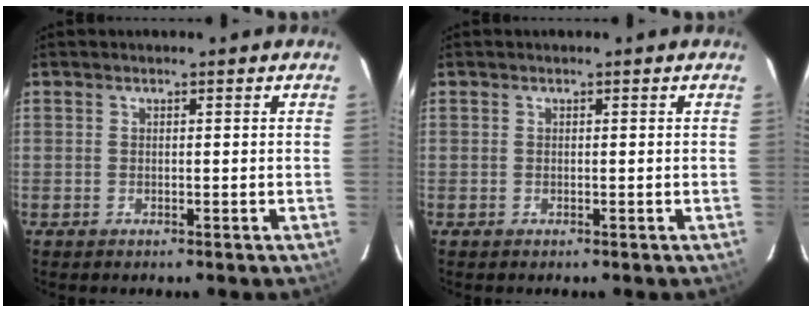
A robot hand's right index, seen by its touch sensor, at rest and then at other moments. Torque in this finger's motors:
{"motor_torque": [0.00, 0.00, 0.00, 0.00]}